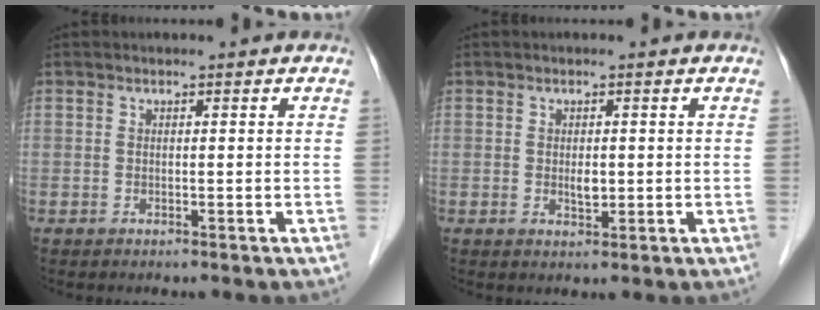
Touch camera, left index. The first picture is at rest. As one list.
[{"total": 1.6, "force": [-0.2, 0.8, 1.4], "torque": [-0.024, -0.006, -0.001]}]